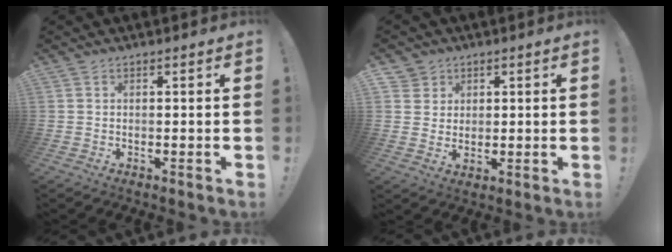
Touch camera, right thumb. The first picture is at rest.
{"total": 4.8, "force": [2.5, 4.1, 0.5], "torque": [-0.003, -0.015, 0.045]}